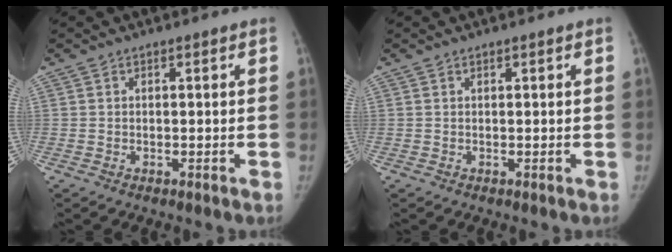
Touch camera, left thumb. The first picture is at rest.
{"total": 0.0}